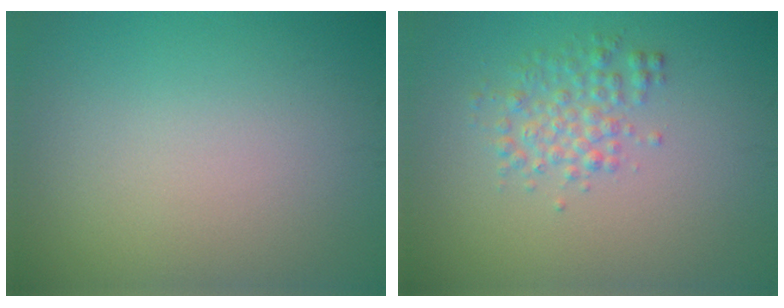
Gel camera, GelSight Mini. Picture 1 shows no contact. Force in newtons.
{"total": 2.5, "press": 2.5, "slide": 0.0}